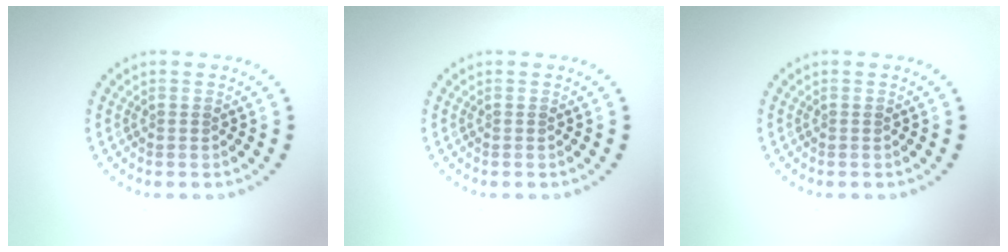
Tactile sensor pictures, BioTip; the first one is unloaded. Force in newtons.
{"total": 0.0}
{"total": 0.0}